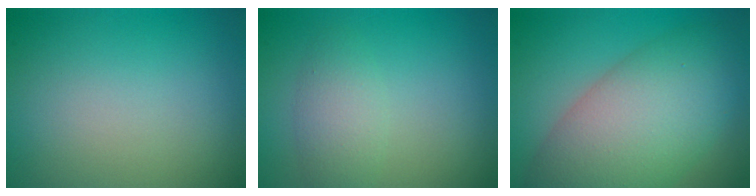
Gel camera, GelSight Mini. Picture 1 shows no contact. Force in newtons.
{"total": 2.5, "press": 2.5, "slide": 0.2}
{"total": 10.3, "press": 10.3, "slide": 0.4}